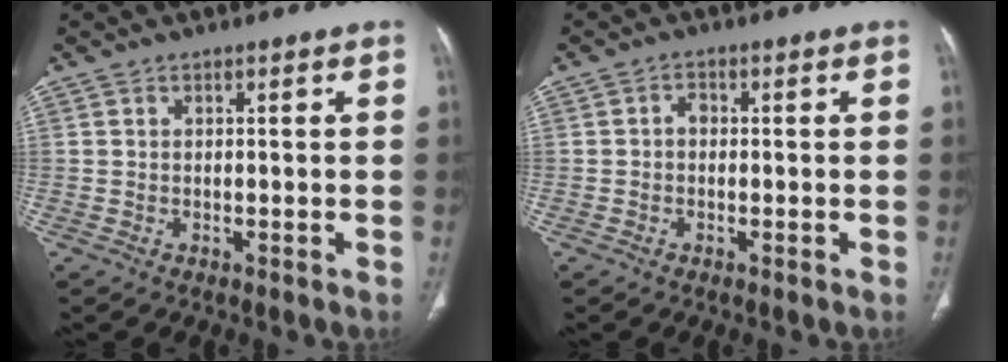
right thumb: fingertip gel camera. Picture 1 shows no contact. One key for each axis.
{"total": 1.6, "fx": -0.2, "fy": 1.2, "fz": 1.0, "tx": -0.010, "ty": 0.006, "tz": -0.007}